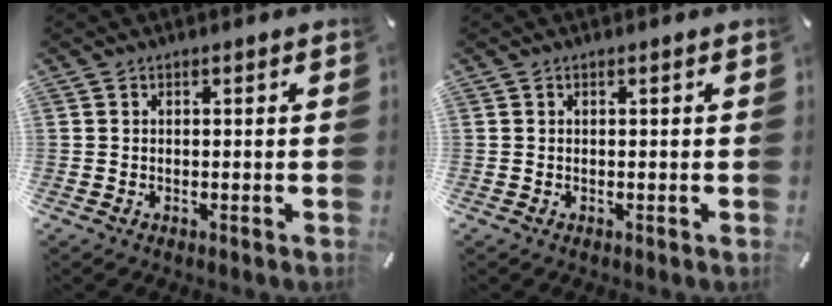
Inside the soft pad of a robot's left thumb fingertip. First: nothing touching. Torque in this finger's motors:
{"motor_torque": [-0.01, -0.01, 0.00, 0.01, 0.00]}